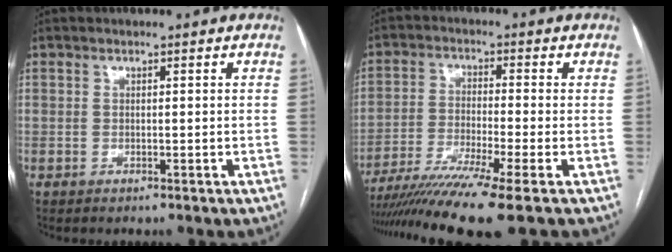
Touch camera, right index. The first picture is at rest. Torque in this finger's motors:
{"motor_torque": [1.22, -0.92, 0.88, 0.21]}